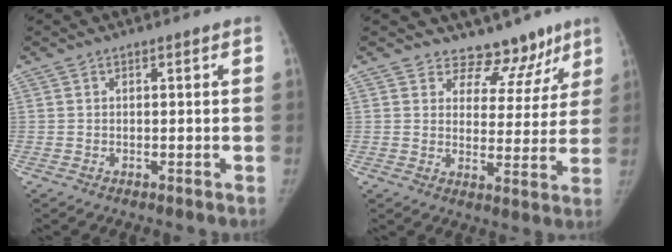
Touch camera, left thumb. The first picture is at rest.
{"total": 10.2, "force": [8.2, 6.0, 1.1], "torque": [0.040, -0.053, 0.100]}